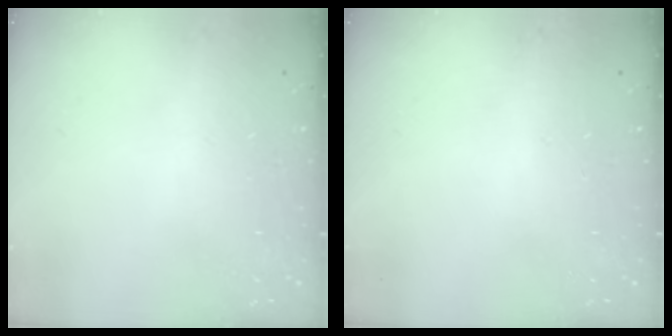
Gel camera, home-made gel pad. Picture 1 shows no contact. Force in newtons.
{"total": 0.0}